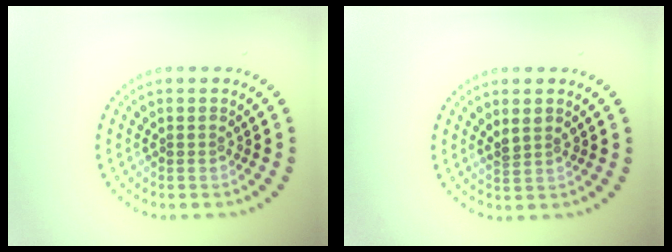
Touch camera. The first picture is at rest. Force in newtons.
{"total": 1.1, "press": 1.0, "slide": 0.4}